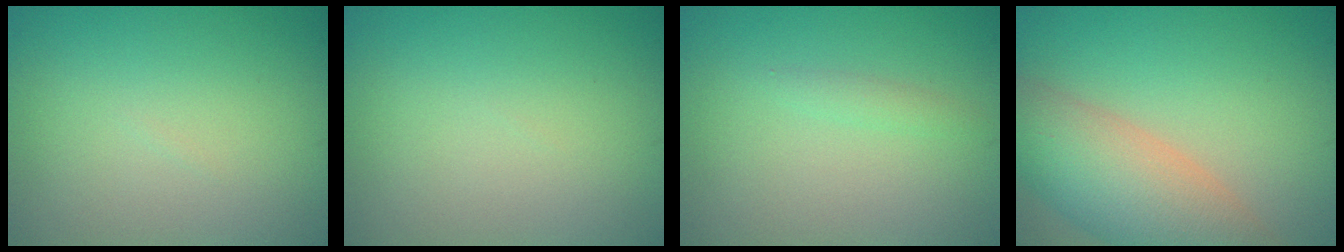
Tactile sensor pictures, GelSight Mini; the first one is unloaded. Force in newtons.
{"total": 0.0}
{"total": 0.9, "press": 0.9, "slide": 0.1}
{"total": 8.9, "press": 8.9, "slide": 0.4}